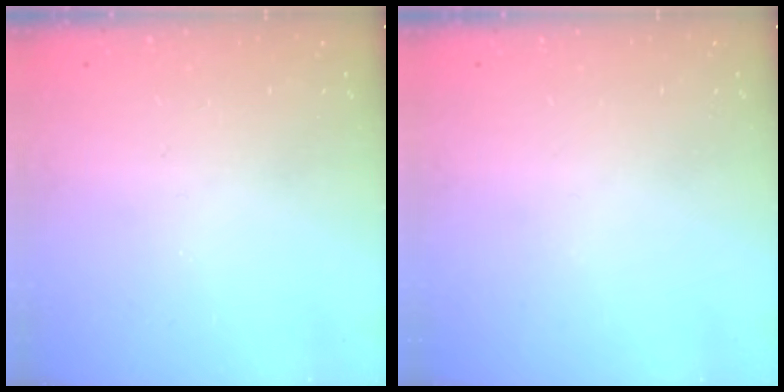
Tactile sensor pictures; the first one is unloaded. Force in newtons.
{"total": 0.0}